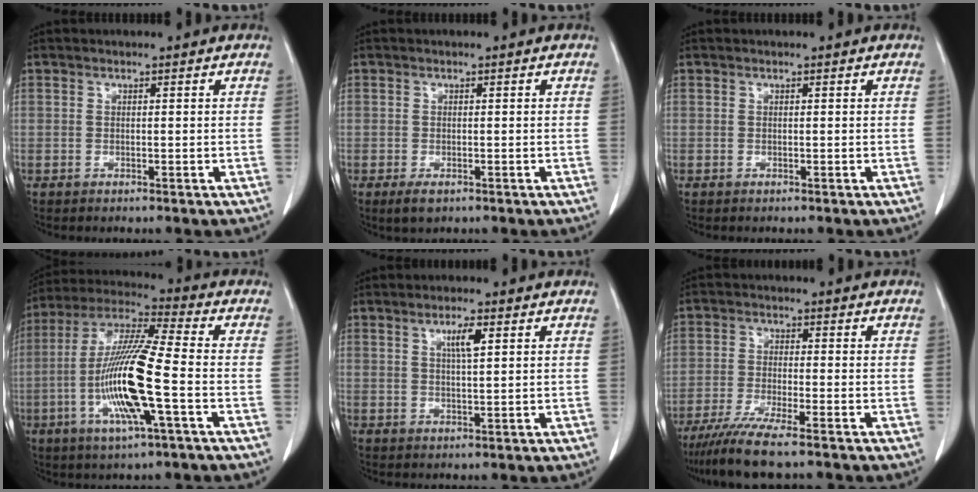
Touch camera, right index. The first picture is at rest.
{"total": 2.1, "force": [-1.2, 1.2, 1.3], "torque": [-0.025, -0.003, -0.014]}
{"total": 0.0}
{"total": 15.7, "force": [-3.8, 0.8, 15.2], "torque": [-0.310, -0.009, -0.078]}
{"total": 3.2, "force": [1.3, 0.3, 2.9], "torque": [-0.050, -0.001, 0.022]}
{"total": 7.9, "force": [-6.2, -0.3, 4.9], "torque": [-0.081, -0.023, -0.107]}